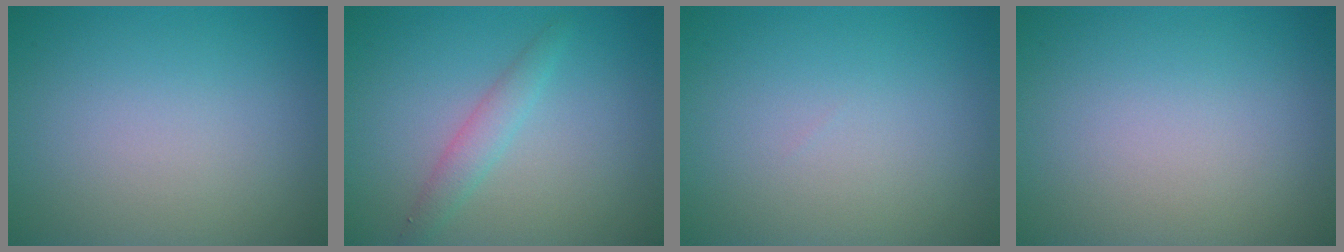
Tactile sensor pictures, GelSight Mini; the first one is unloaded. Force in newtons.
{"total": 1.9, "press": 1.9, "slide": 0.1}
{"total": 0.0}
{"total": 0.0}